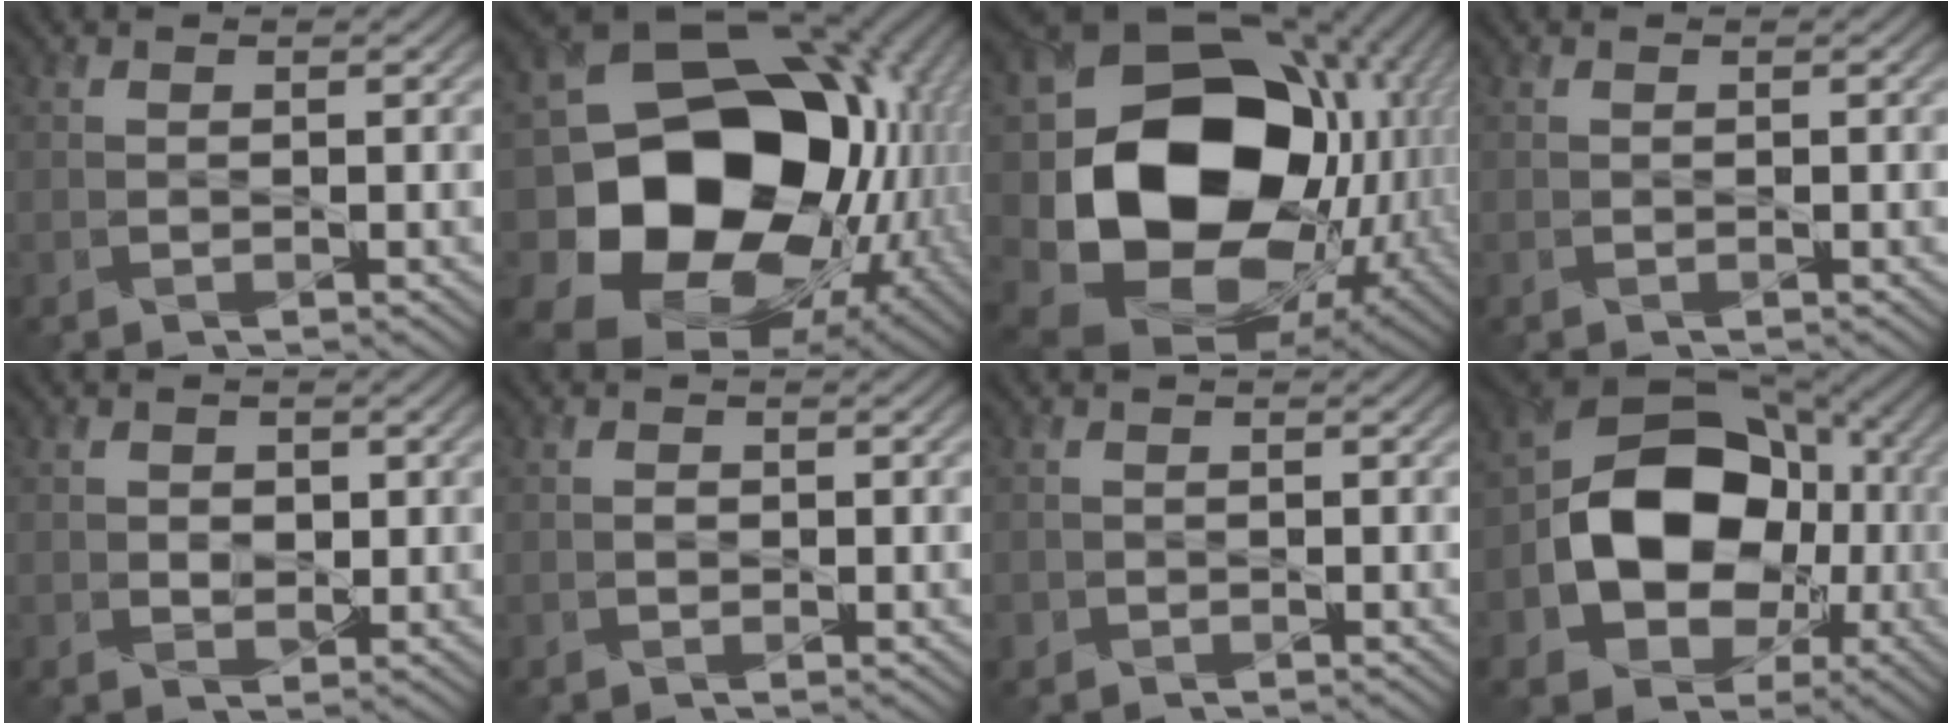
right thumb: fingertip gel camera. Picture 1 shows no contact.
{"total": 20.4, "force": [-2.5, 16.3, 12.0], "torque": [-0.268, -0.051, -0.014]}
{"total": 19.3, "force": [-1.8, 15.3, 11.6], "torque": [-0.235, -0.056, -0.007]}
{"total": 0.0}
{"total": 2.0, "force": [0.2, 1.7, 0.9], "torque": [-0.026, -0.007, 0.000]}
{"total": 0.7, "force": [-0.3, 0.6, 0.4], "torque": [-0.006, -0.004, -0.006]}
{"total": 0.7, "force": [-0.4, 0.6, -0.1], "torque": [0.005, -0.008, -0.007]}
{"total": 14.5, "force": [-2.1, 11.0, 9.2], "torque": [-0.154, -0.006, -0.048]}